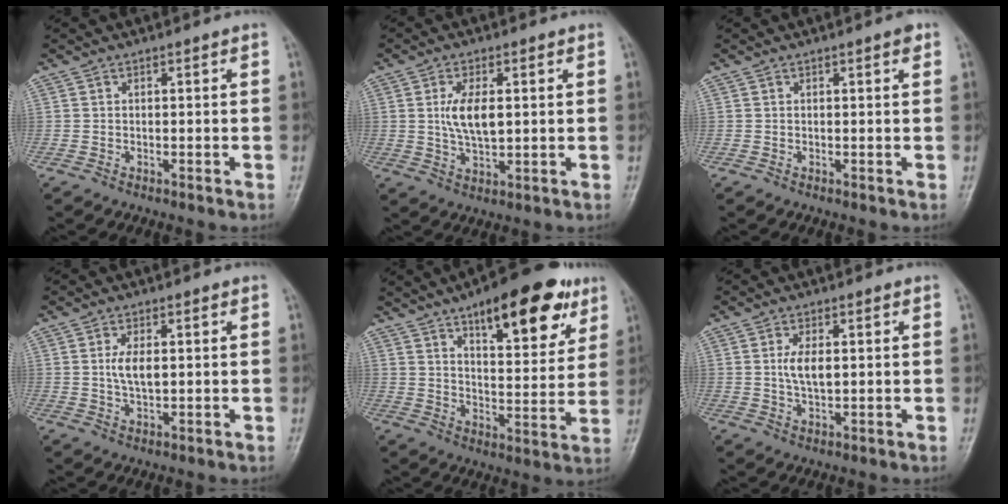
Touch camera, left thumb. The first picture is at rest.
{"total": 7.1, "force": [1.1, 3.4, 6.2], "torque": [-0.116, -0.009, 0.021]}
{"total": 1.2, "force": [0.6, 0.3, 0.9], "torque": [-0.013, 0.000, 0.006]}
{"total": 4.3, "force": [0.6, 2.0, 3.7], "torque": [-0.073, -0.005, 0.012]}
{"total": 19.5, "force": [11.0, 7.5, 14.3], "torque": [-0.160, -0.041, 0.160]}
{"total": 4.5, "force": [0.7, 2.1, 3.9], "torque": [-0.075, -0.005, 0.014]}